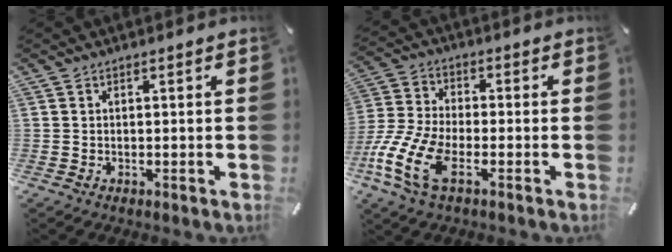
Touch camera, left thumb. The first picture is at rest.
{"total": 12.5, "force": [-5.2, 6.4, 9.5], "torque": [-0.215, 0.007, -0.097]}